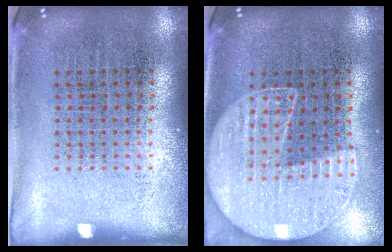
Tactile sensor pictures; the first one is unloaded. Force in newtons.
{"total": 1.3, "press": 1.3, "slide": 0.2}